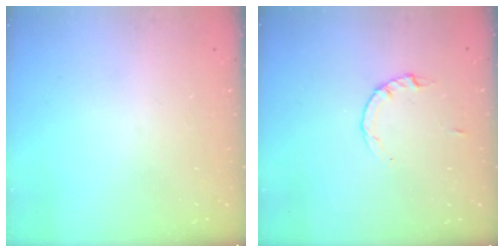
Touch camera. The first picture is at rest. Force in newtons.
{"total": 2.2, "press": 2.1, "slide": 0.3}